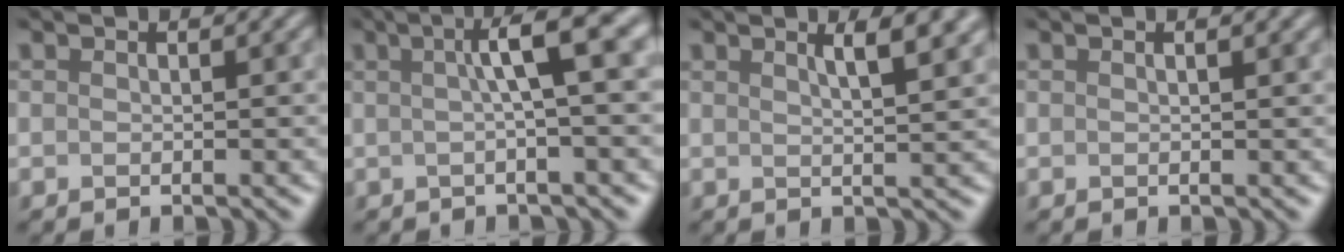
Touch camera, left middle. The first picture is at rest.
{"total": 5.9, "force": [1.2, 1.2, 5.7], "torque": [-0.075, 0.015, 0.012]}
{"total": 4.4, "force": [2.3, 1.4, 3.5], "torque": [-0.023, 0.014, 0.013]}
{"total": 1.3, "force": [0.6, 0.4, 1.0], "torque": [-0.013, -0.003, -0.001]}